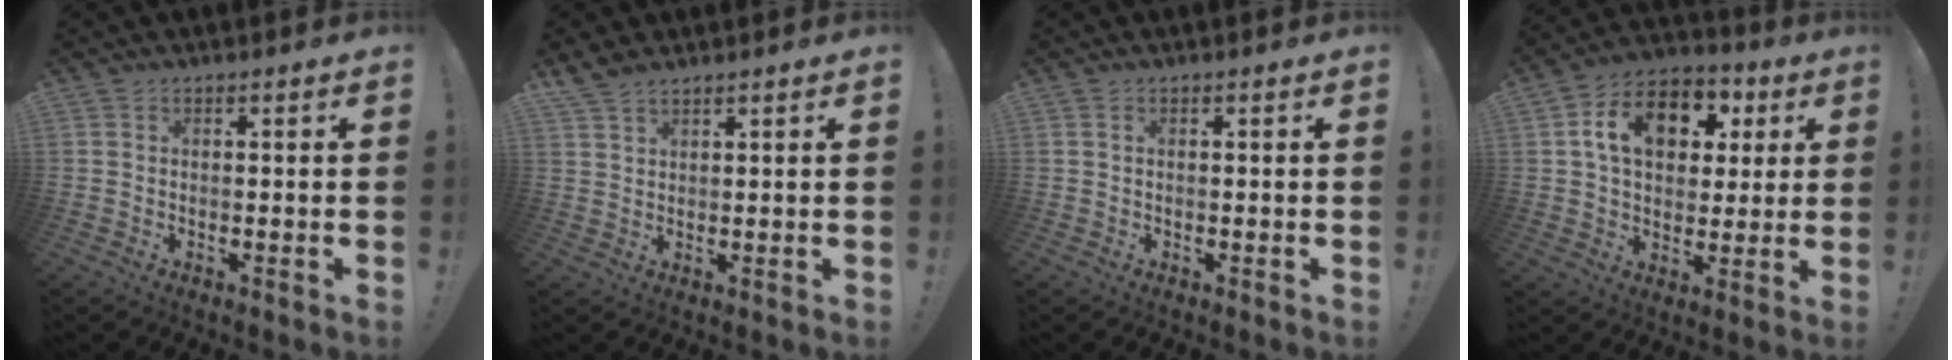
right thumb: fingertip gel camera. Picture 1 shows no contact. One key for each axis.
{"total": 4.0, "fx": 3.5, "fy": 1.2, "fz": 1.5, "tx": -0.028, "ty": -0.019, "tz": 0.068}
{"total": 0.0}
{"total": 15.7, "fx": 5.0, "fy": 11.1, "fz": 10.0, "tx": -0.150, "ty": -0.005, "tz": 0.091}